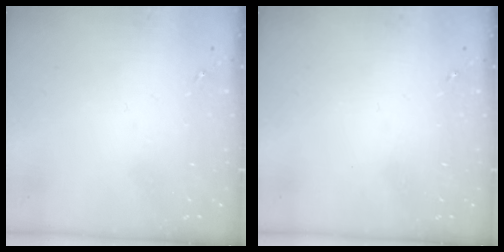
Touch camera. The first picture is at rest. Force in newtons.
{"total": 0.0}